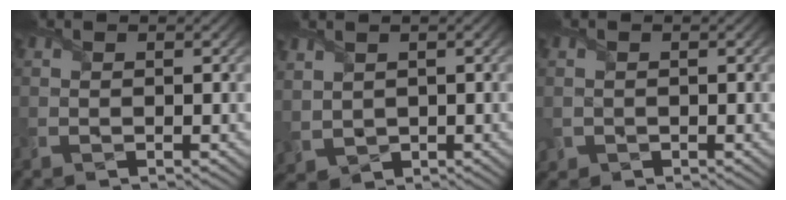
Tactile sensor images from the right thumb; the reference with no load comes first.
{"total": 2.9, "force": [1.3, 2.2, 1.3], "torque": [-0.059, -0.006, 0.031]}
{"total": 1.3, "force": [-0.3, 1.3, 0.1], "torque": [-0.007, -0.006, -0.004]}